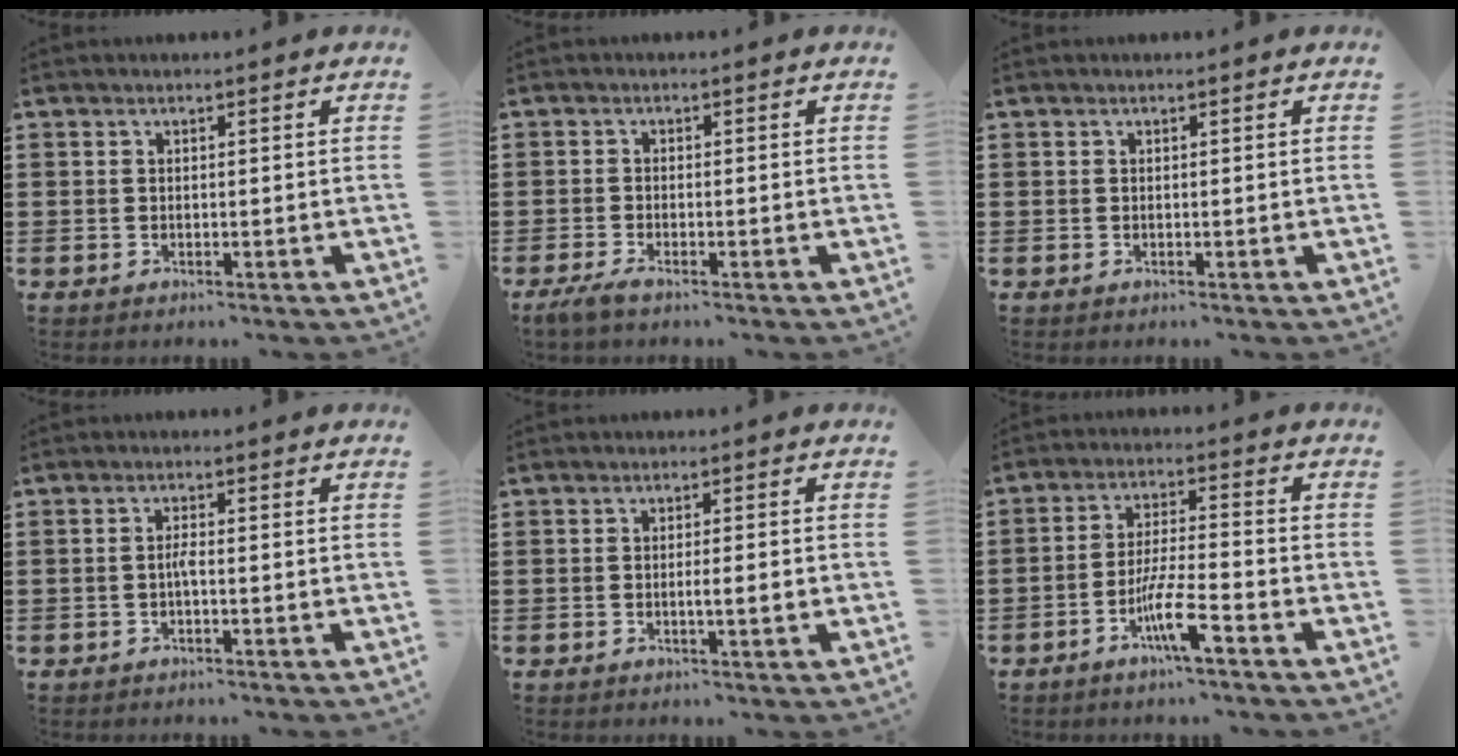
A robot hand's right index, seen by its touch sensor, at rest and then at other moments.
{"total": 2.0, "force": [-1.4, 0.2, 1.4], "torque": [-0.037, -0.007, -0.031]}
{"total": 0.0}
{"total": 1.7, "force": [-0.5, 0.1, 1.6], "torque": [-0.033, 0.000, -0.009]}
{"total": 2.4, "force": [-0.5, -0.1, 2.3], "torque": [-0.038, -0.005, -0.011]}
{"total": 7.3, "force": [-4.0, 0.7, 6.1], "torque": [-0.125, -0.009, -0.075]}